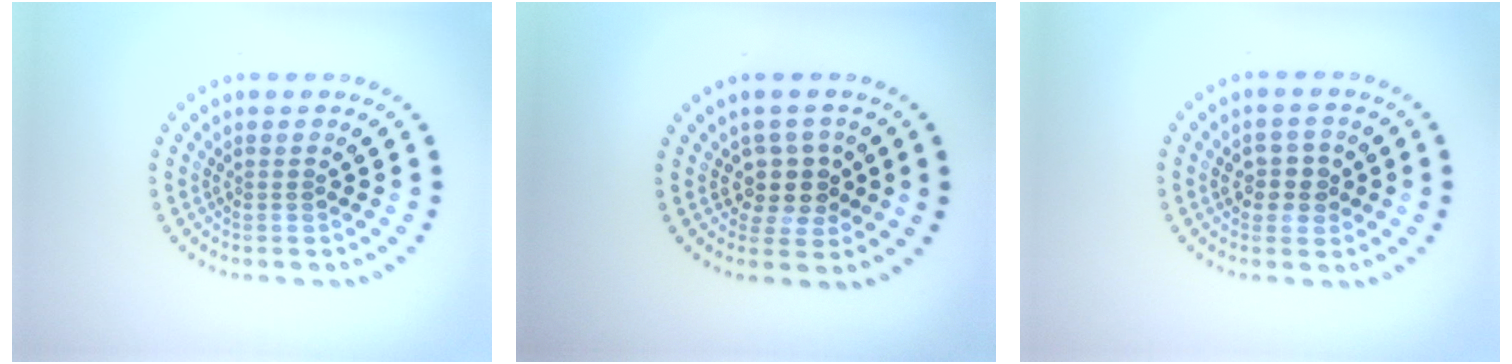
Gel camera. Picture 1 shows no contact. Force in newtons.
{"total": 3.0, "press": 2.5, "slide": 1.5}
{"total": 2.6, "press": 2.6, "slide": 0.3}